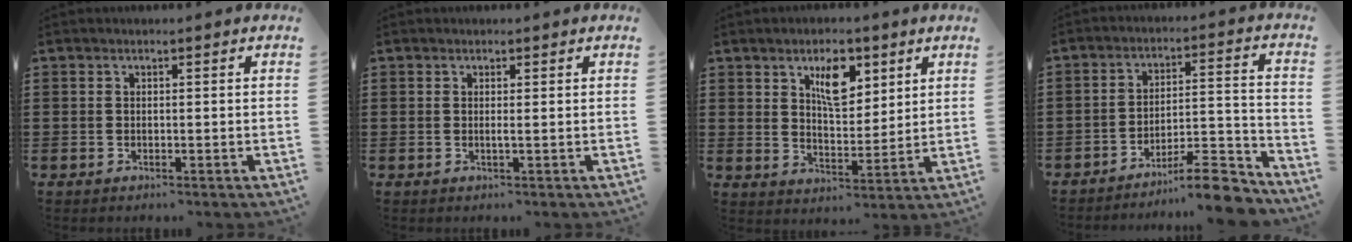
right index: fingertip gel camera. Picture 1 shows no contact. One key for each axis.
{"total": 0.7, "fx": 0.0, "fy": -0.1, "fz": 0.7, "tx": -0.013, "ty": -0.005, "tz": 0.001}
{"total": 7.3, "fx": 3.9, "fy": 3.6, "fz": 5.1, "tx": -0.083, "ty": -0.002, "tz": 0.062}
{"total": 10.1, "fx": -8.6, "fy": 1.3, "fz": 5.1, "tx": -0.066, "ty": 0.027, "tz": -0.160}